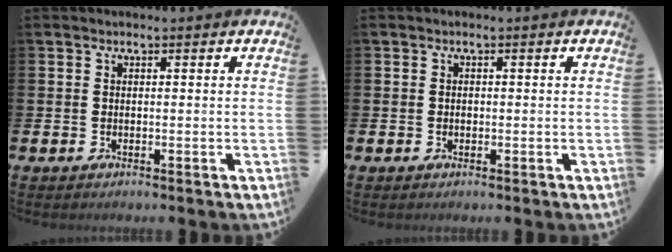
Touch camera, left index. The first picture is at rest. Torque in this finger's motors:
{"motor_torque": [-0.09, 0.03, -0.02, -0.01]}